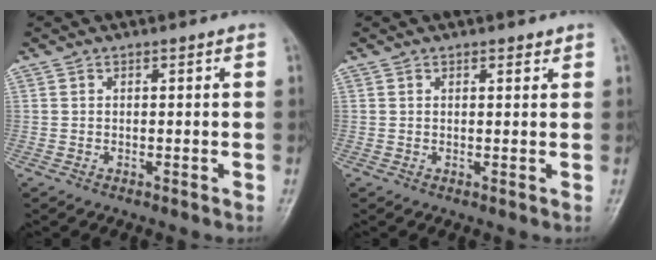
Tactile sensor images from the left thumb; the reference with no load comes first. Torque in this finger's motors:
{"motor_torque": [-0.20, -0.12, -0.03, -0.08, -0.02]}